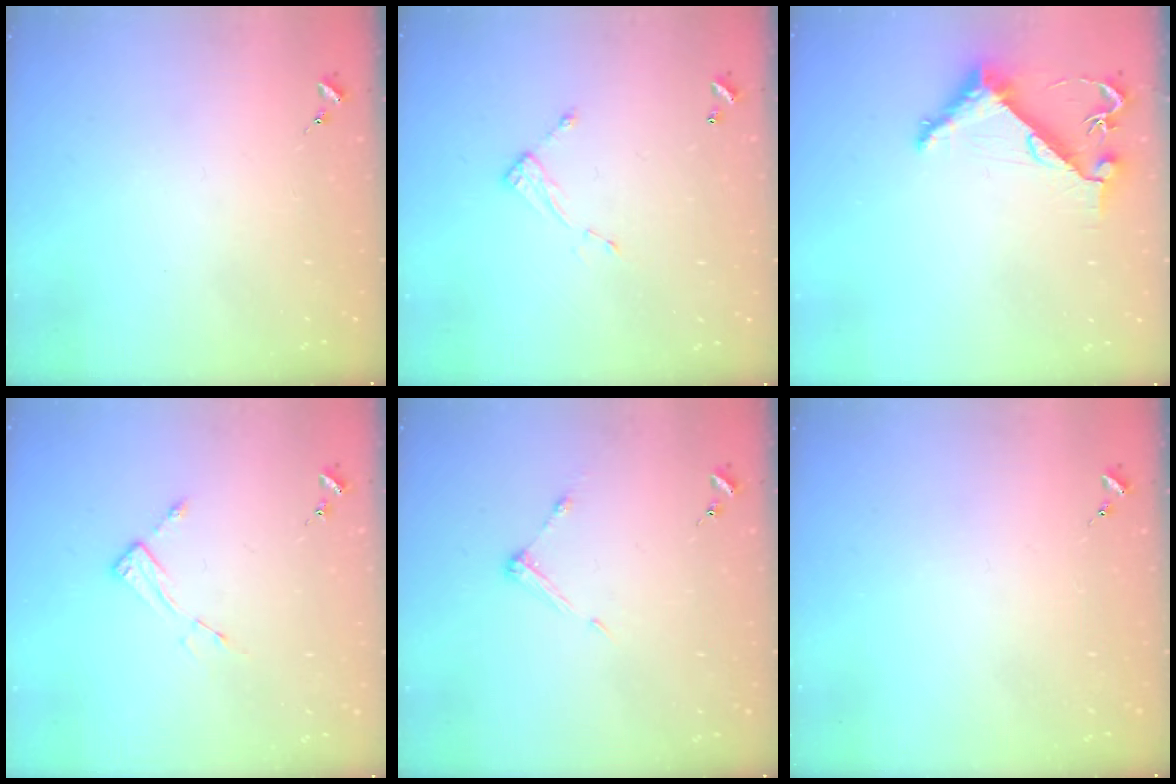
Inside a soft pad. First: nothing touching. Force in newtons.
{"total": 5.0, "press": 4.9, "slide": 0.2}
{"total": 6.3, "press": 6.3, "slide": 0.6}
{"total": 4.8, "press": 4.7, "slide": 0.3}
{"total": 5.3, "press": 5.2, "slide": 0.2}
{"total": 0.0}